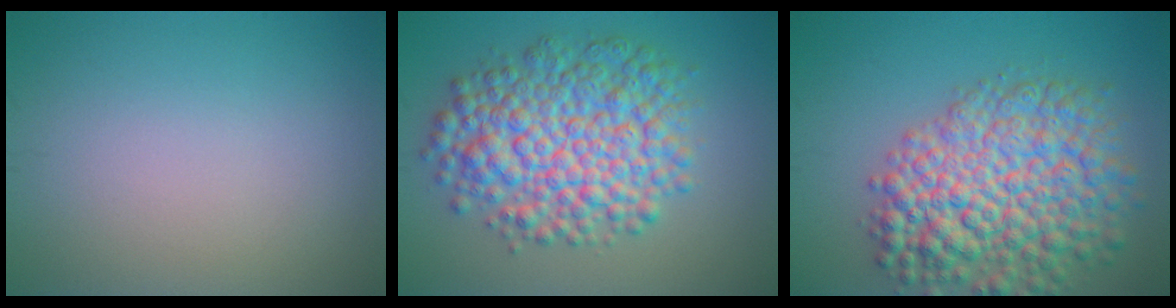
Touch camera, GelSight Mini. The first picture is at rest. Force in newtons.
{"total": 8.9, "press": 8.9, "slide": 0.2}
{"total": 9.8, "press": 9.8, "slide": 0.4}